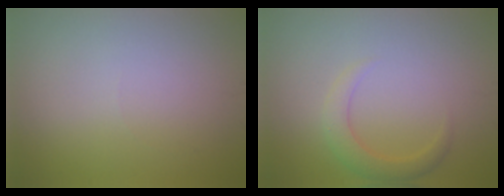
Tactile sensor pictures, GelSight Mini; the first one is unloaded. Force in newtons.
{"total": 2.4, "press": 2.4, "slide": 0.2}